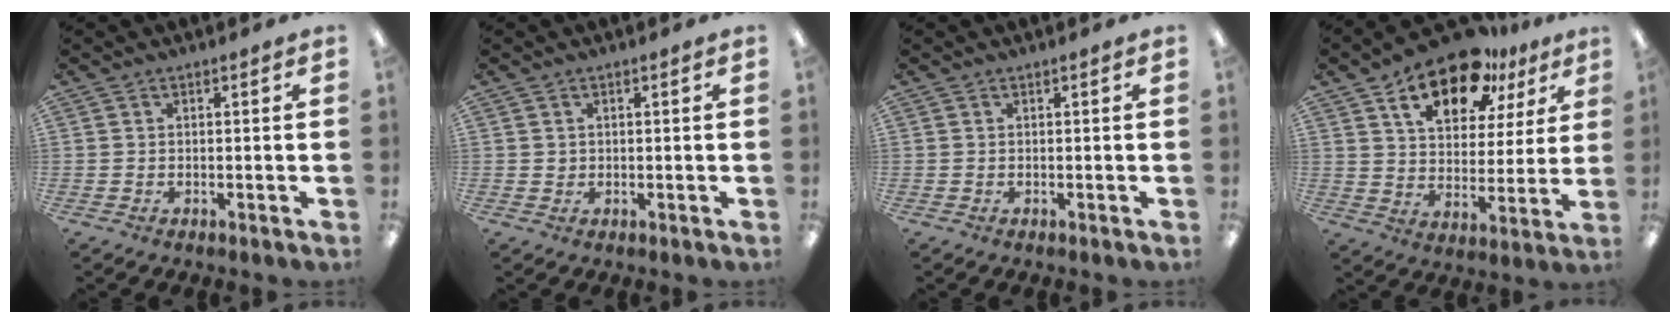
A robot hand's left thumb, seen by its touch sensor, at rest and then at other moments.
{"total": 0.9, "force": [0.3, 0.8, 0.1], "torque": [-0.003, 0.006, 0.004]}
{"total": 0.0}
{"total": 16.6, "force": [11.1, 8.6, 8.9], "torque": [-0.138, -0.054, 0.191]}